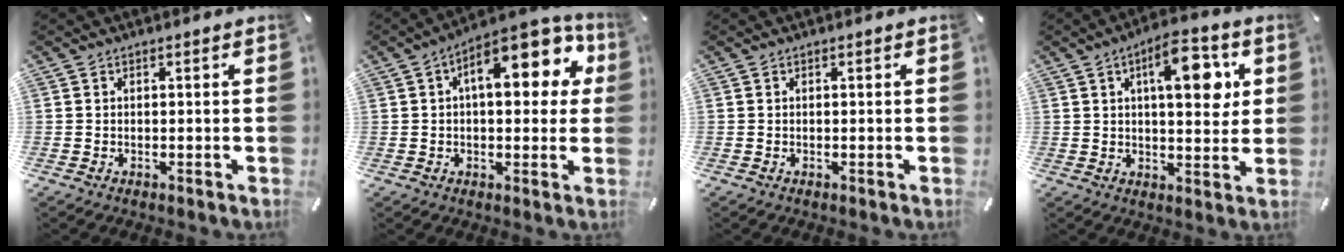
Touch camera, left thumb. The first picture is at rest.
{"total": 15.1, "force": [4.9, 7.2, 12.3], "torque": [-0.161, -0.019, 0.078]}
{"total": 0.0}
{"total": 12.4, "force": [4.8, 5.1, 10.2], "torque": [-0.138, -0.016, 0.072]}